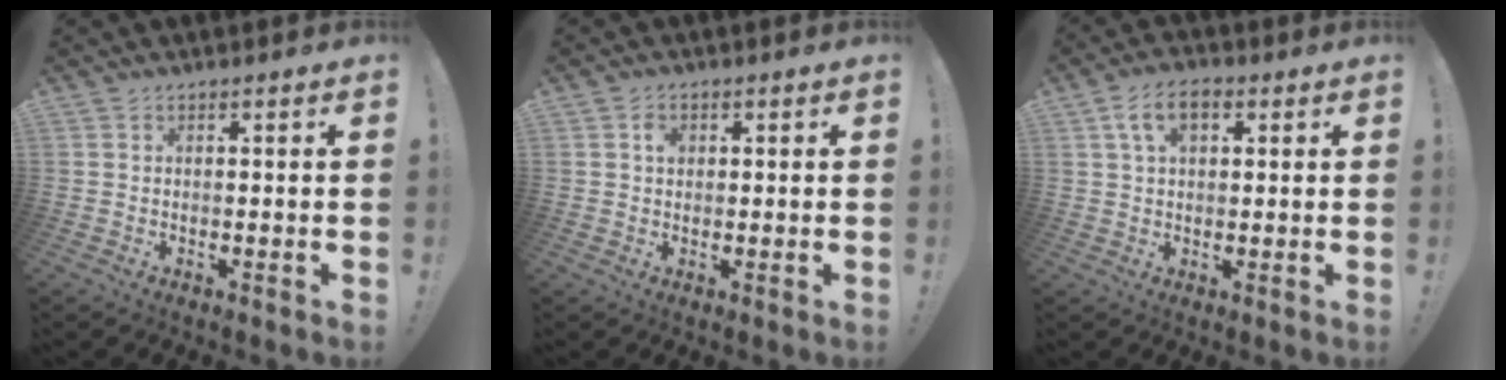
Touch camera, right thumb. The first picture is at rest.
{"total": 2.3, "force": [0.4, 1.8, 1.4], "torque": [-0.014, 0.000, 0.003]}
{"total": 7.9, "force": [2.8, 4.3, 6.0], "torque": [-0.094, 0.006, 0.051]}